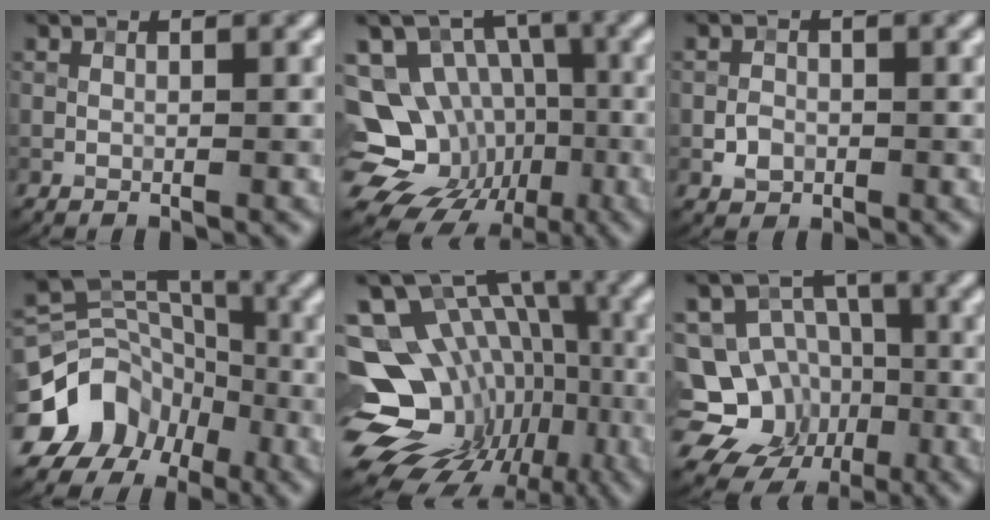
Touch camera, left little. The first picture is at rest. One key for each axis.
{"total": 14.3, "fx": -4.8, "fy": 11.7, "fz": 6.5, "tx": -0.127, "ty": -0.003, "tz": -0.080}
{"total": 1.7, "fx": -0.5, "fy": 1.5, "fz": 0.6, "tx": -0.002, "ty": -0.001, "tz": -0.011}
{"total": 9.2, "fx": -4.6, "fy": 7.3, "fz": 3.2, "tx": -0.054, "ty": 0.012, "tz": -0.090}
{"total": 17.3, "fx": -3.8, "fy": 13.2, "fz": 10.6, "tx": -0.170, "ty": 0.021, "tz": -0.037}
{"total": 14.4, "fx": -4.6, "fy": 12.7, "fz": 5.0, "tx": -0.120, "ty": -0.004, "tz": -0.079}